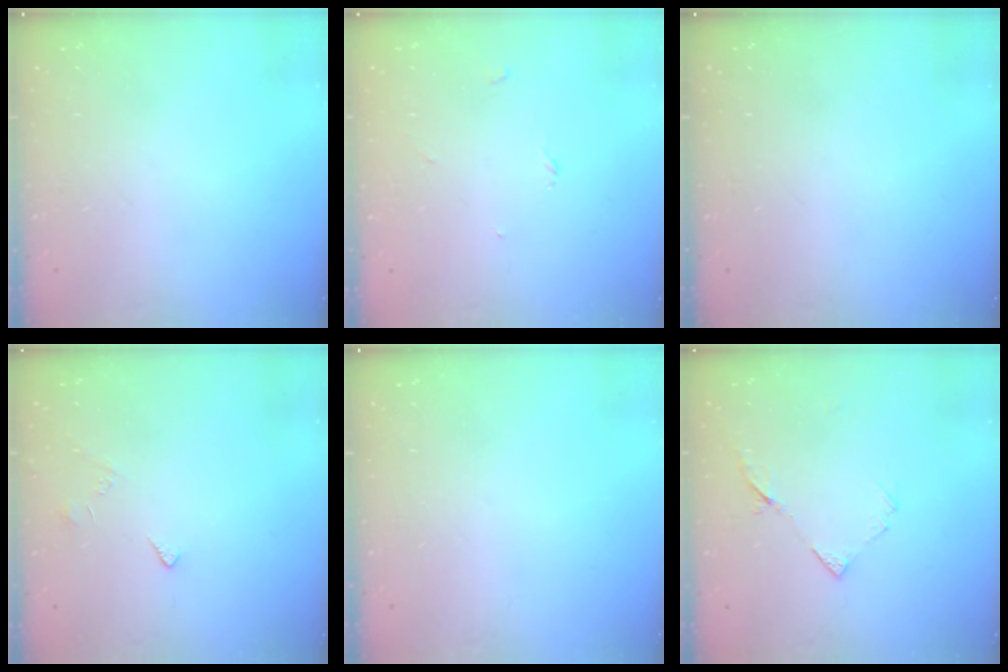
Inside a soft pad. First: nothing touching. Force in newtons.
{"total": 2.7, "press": 2.7, "slide": 0.3}
{"total": 0.0}
{"total": 2.7, "press": 2.6, "slide": 0.4}
{"total": 0.0}
{"total": 6.5, "press": 6.4, "slide": 0.9}